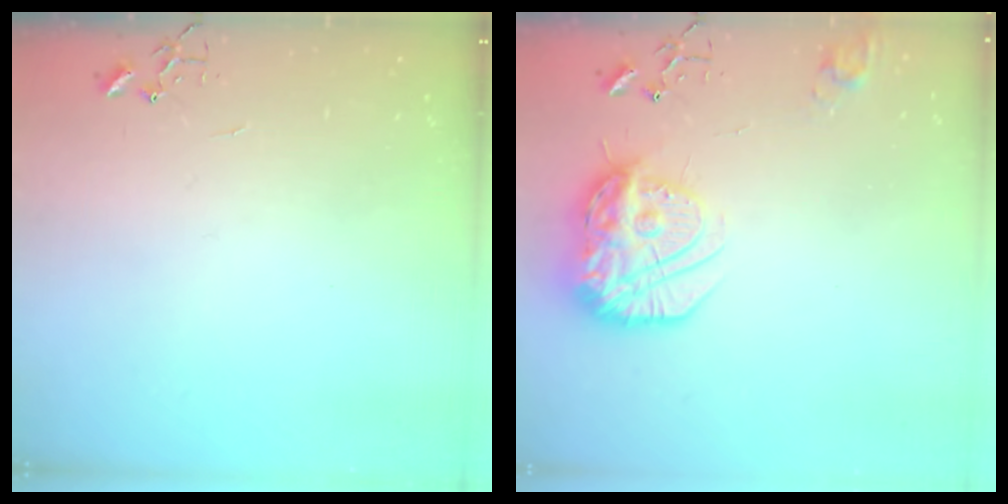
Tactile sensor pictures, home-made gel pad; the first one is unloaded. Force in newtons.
{"total": 19.1, "press": 19.1, "slide": 1.1}